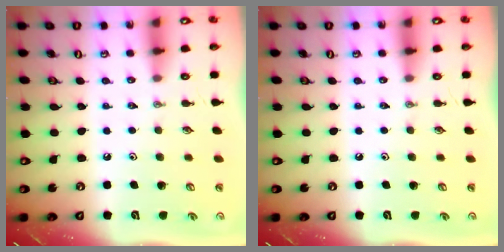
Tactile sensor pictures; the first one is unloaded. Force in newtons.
{"total": 0.0}